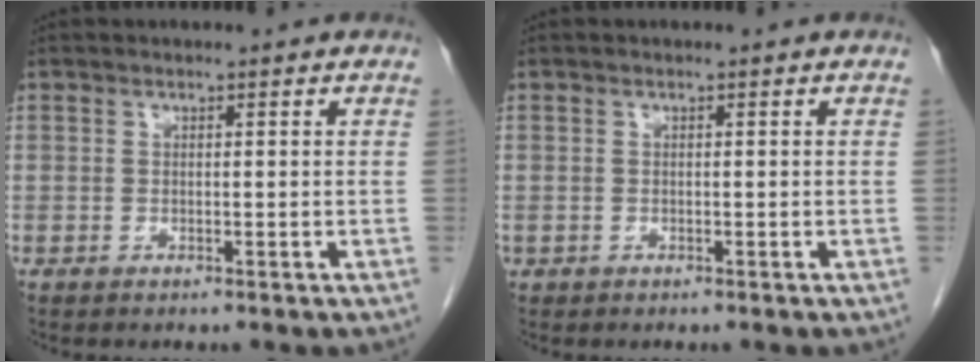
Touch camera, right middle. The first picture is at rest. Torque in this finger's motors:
{"motor_torque": [0.87, -0.65, 0.42, 0.05]}